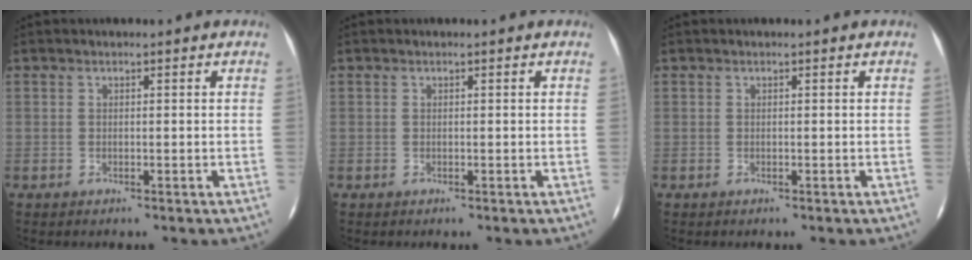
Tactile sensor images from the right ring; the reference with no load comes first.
{"total": 0.0}
{"total": 0.0}